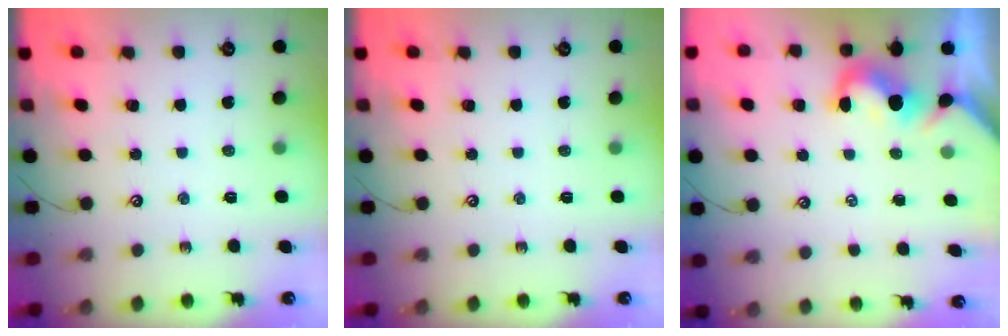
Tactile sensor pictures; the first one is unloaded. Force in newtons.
{"total": 0.0}
{"total": 0.0}